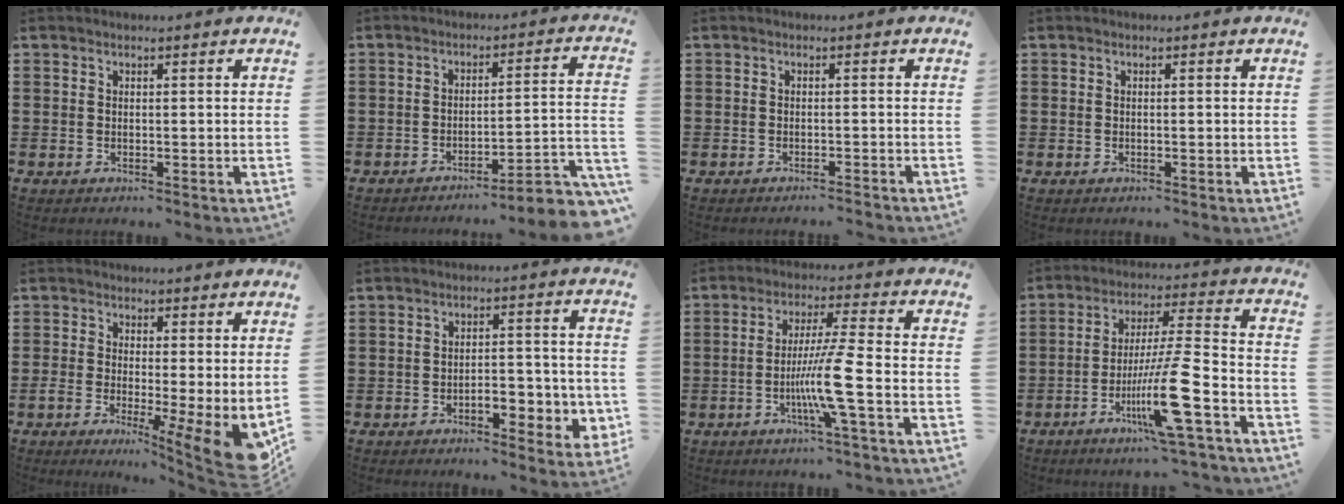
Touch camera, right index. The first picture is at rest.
{"total": 4.8, "force": [-3.9, 0.0, 2.8], "torque": [-0.048, -0.022, -0.079]}
{"total": 1.1, "force": [-1.0, -0.2, 0.3], "torque": [-0.008, -0.001, -0.020]}
{"total": 0.0}
{"total": 5.9, "force": [-1.3, 2.0, 5.4], "torque": [-0.073, -0.018, -0.014]}
{"total": 5.6, "force": [-2.2, 2.5, 4.4], "torque": [-0.058, 0.004, -0.042]}
{"total": 8.7, "force": [-2.9, -0.8, 8.1], "torque": [-0.159, -0.019, -0.061]}
{"total": 13.9, "force": [-6.9, 1.0, 12.1], "torque": [-0.232, -0.003, -0.125]}